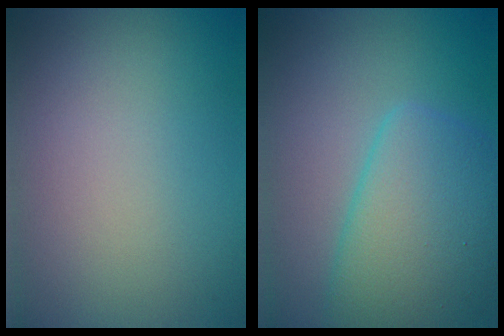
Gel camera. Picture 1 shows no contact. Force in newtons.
{"total": 5.8, "press": 5.8, "slide": 0.2}